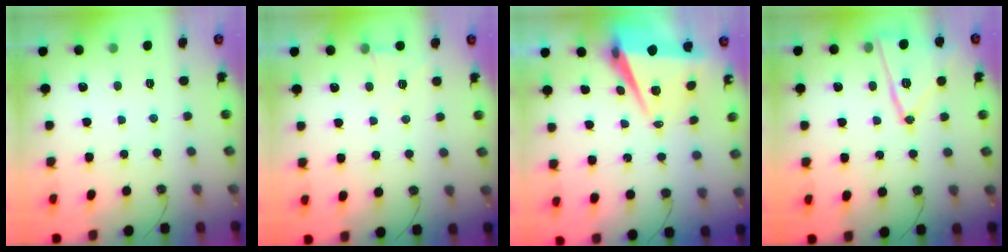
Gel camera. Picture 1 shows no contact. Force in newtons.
{"total": 6.7, "press": 5.0, "slide": 4.5}
{"total": 7.7, "press": 6.4, "slide": 4.3}
{"total": 15.2, "press": 15.2, "slide": 0.7}